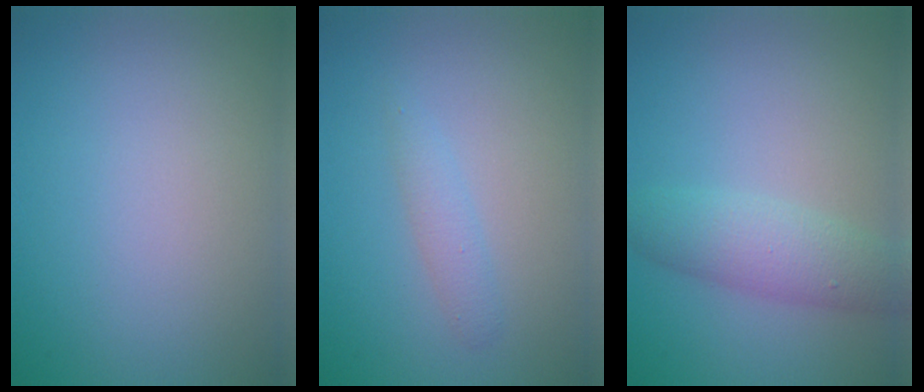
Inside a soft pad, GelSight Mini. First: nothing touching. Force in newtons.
{"total": 1.5, "press": 1.5, "slide": 0.0}
{"total": 3.8, "press": 3.8, "slide": 0.1}